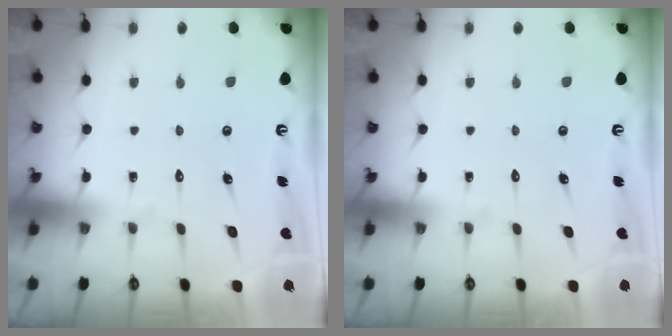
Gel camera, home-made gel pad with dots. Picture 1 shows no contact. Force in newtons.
{"total": 0.0}